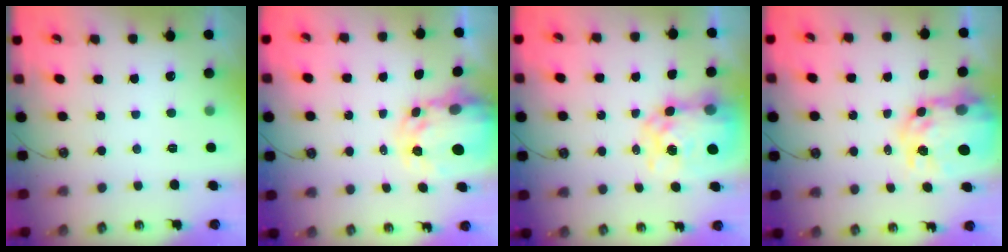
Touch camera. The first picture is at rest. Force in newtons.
{"total": 5.5, "press": 5.5, "slide": 0.6}
{"total": 9.8, "press": 9.8, "slide": 0.7}
{"total": 11.8, "press": 11.8, "slide": 0.9}